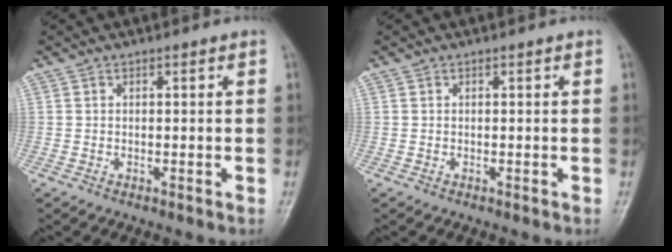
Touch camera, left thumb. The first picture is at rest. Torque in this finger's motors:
{"motor_torque": [-0.01, 0.01, 0.00, 0.00, 0.00]}